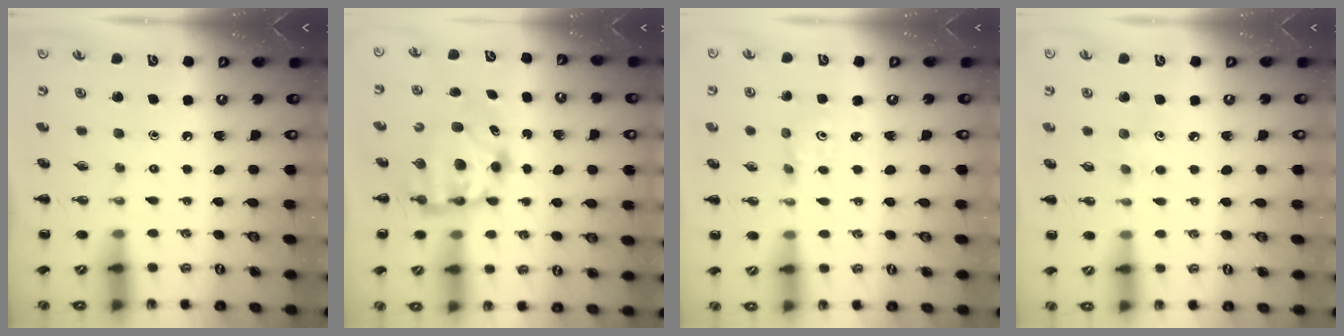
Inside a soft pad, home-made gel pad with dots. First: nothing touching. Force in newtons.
{"total": 5.6, "press": 5.5, "slide": 1.1}
{"total": 2.7, "press": 2.6, "slide": 0.8}
{"total": 2.8, "press": 2.7, "slide": 0.7}